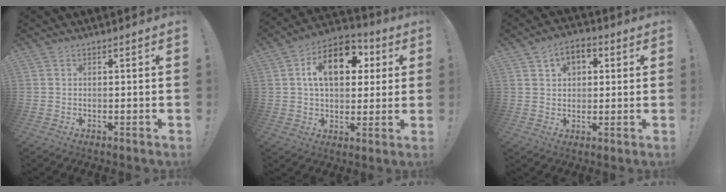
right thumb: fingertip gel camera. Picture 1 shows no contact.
{"total": 16.3, "force": [4.6, 10.1, 12.0], "torque": [-0.184, 0.003, 0.082]}
{"total": 6.9, "force": [2.4, 5.0, 4.0], "torque": [-0.061, -0.001, 0.043]}